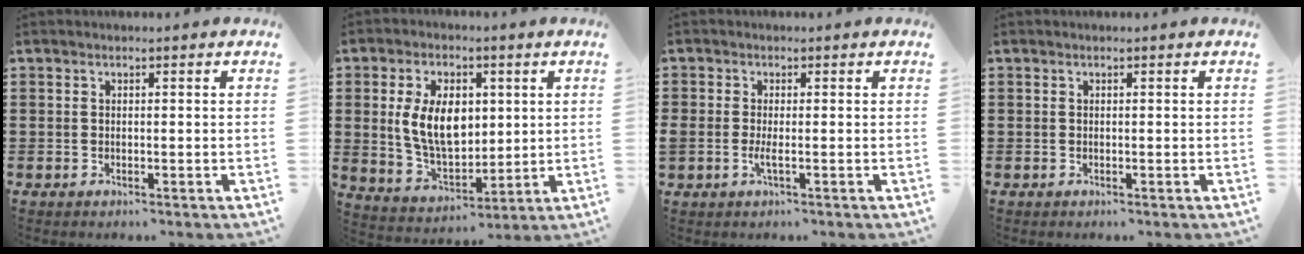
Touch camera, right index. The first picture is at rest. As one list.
[{"total": 9.7, "force": [1.5, 6.1, 7.4], "torque": [-0.164, 0.008, 0.024]}, {"total": 1.7, "force": [-0.5, 0.3, 1.6], "torque": [-0.030, -0.002, -0.008]}, {"total": 0.0}]